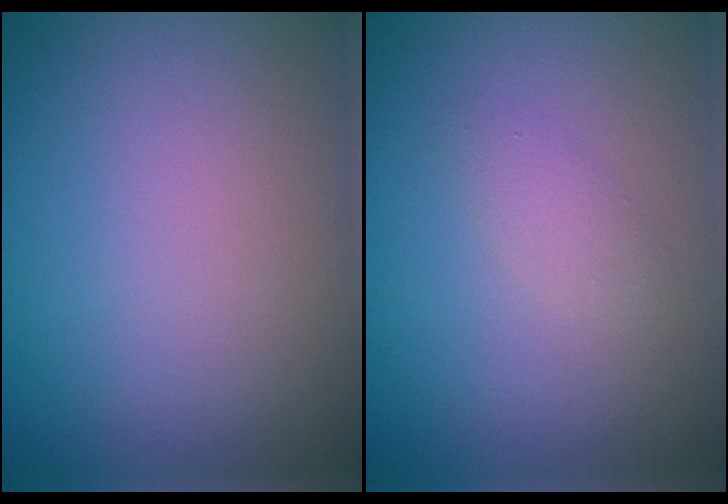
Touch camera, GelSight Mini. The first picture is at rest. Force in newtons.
{"total": 1.2, "press": 1.2, "slide": 0.0}